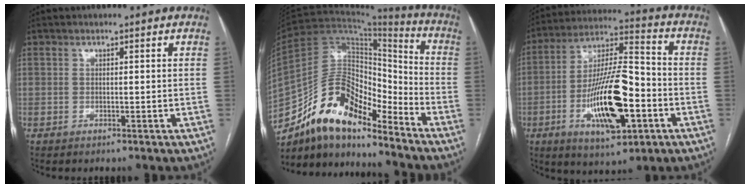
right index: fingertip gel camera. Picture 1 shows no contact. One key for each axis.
{"total": 15.8, "fx": -12.7, "fy": 5.7, "fz": 7.5, "tx": -0.126, "ty": 0.046, "tz": -0.227}
{"total": 17.7, "fx": -5.3, "fy": 4.9, "fz": 16.1, "tx": -0.301, "ty": 0.003, "tz": -0.084}